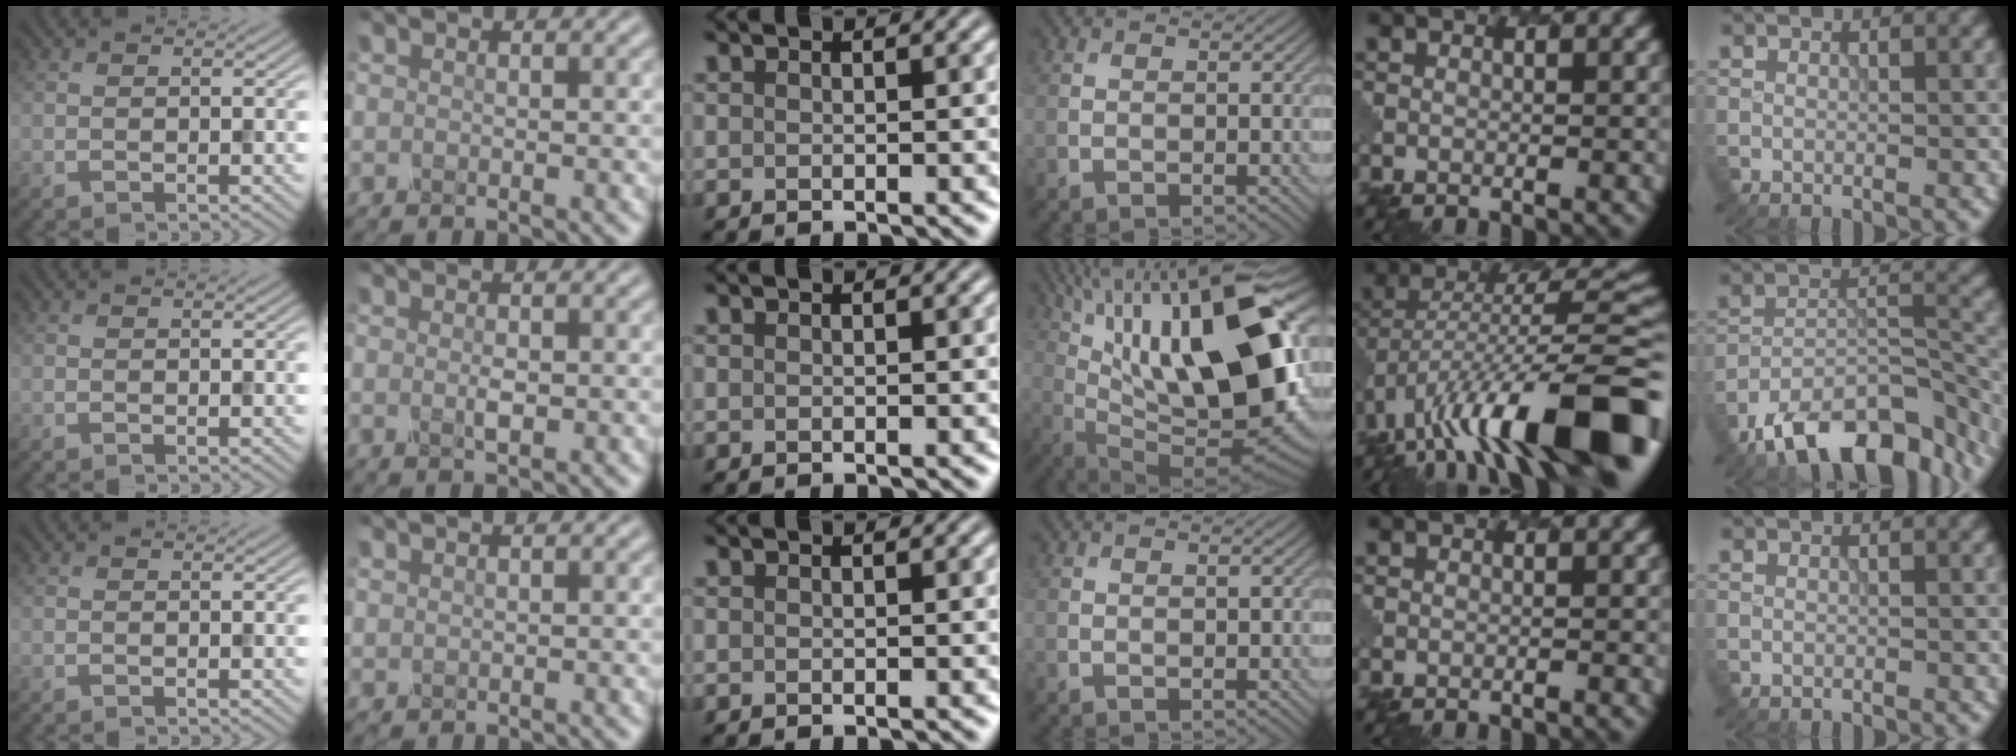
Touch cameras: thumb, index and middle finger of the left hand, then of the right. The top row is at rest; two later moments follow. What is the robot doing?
{"motion": "twist", "object": "rubiks cube"}